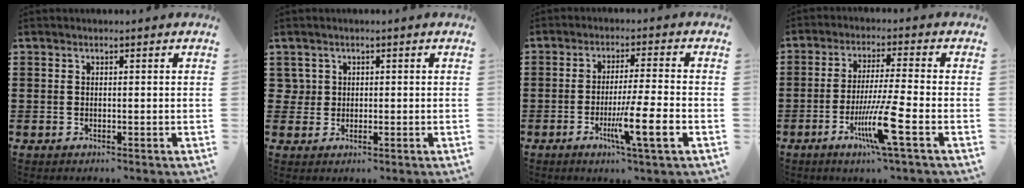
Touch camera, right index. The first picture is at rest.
{"total": 1.6, "force": [0.3, 1.5, 0.3], "torque": [-0.013, 0.009, 0.005]}
{"total": 8.2, "force": [-3.0, 0.0, 7.6], "torque": [-0.129, -0.012, -0.052]}
{"total": 9.2, "force": [-3.9, 0.0, 8.3], "torque": [-0.163, -0.017, -0.074]}